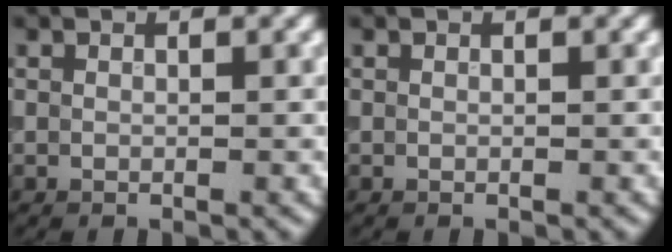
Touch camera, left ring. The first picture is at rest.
{"total": 0.0}